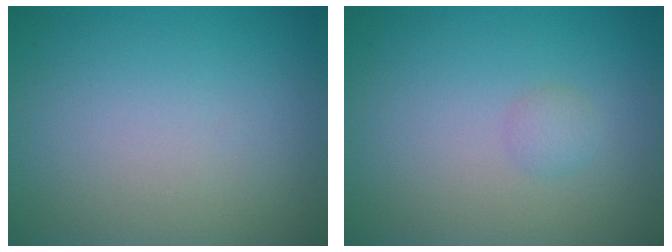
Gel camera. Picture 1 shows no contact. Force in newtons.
{"total": 1.0, "press": 1.0, "slide": 0.1}